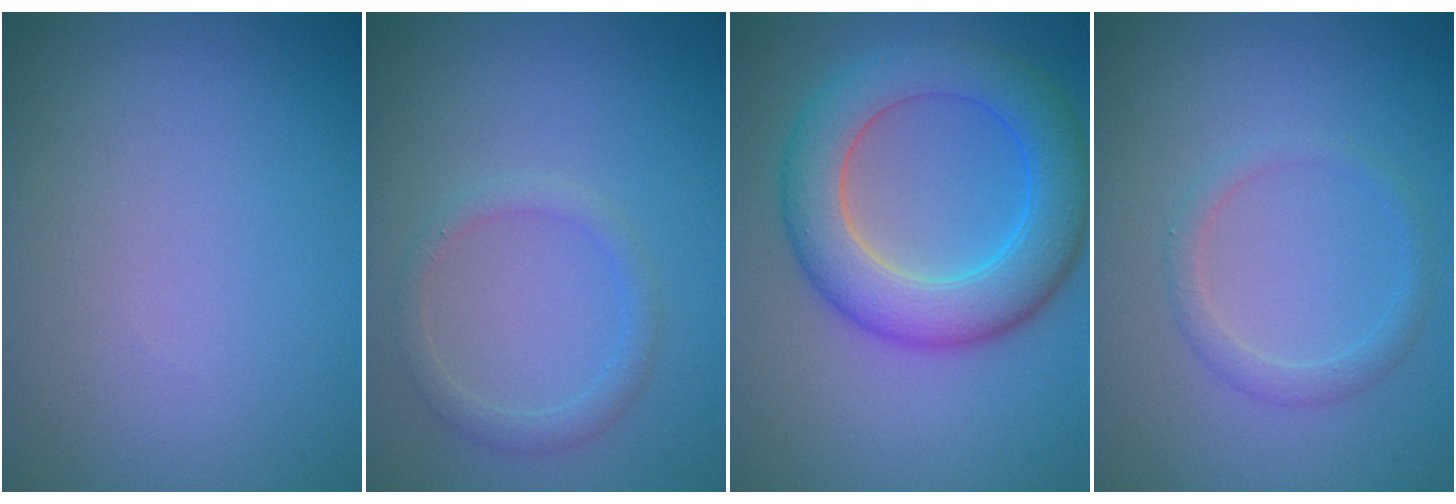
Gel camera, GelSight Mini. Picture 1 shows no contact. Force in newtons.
{"total": 1.8, "press": 1.8, "slide": 0.2}
{"total": 7.7, "press": 7.7, "slide": 0.0}
{"total": 1.7, "press": 1.7, "slide": 0.0}